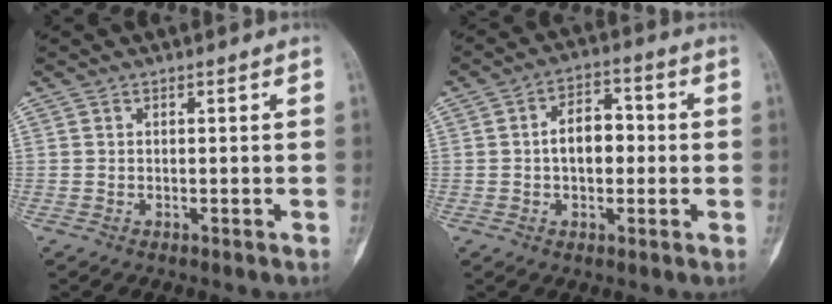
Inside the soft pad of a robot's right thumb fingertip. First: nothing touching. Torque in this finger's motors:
{"motor_torque": [0.99, 0.93, 0.35, -0.39, 0.26]}